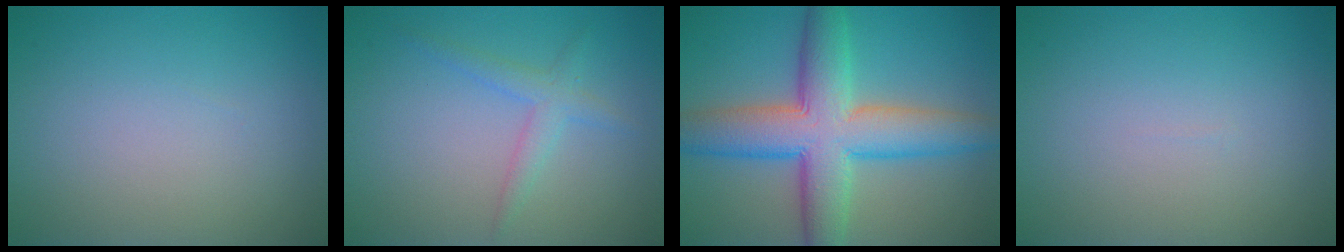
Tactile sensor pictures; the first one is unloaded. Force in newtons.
{"total": 2.0, "press": 2.0, "slide": 0.0}
{"total": 9.6, "press": 9.6, "slide": 0.3}
{"total": 0.0}